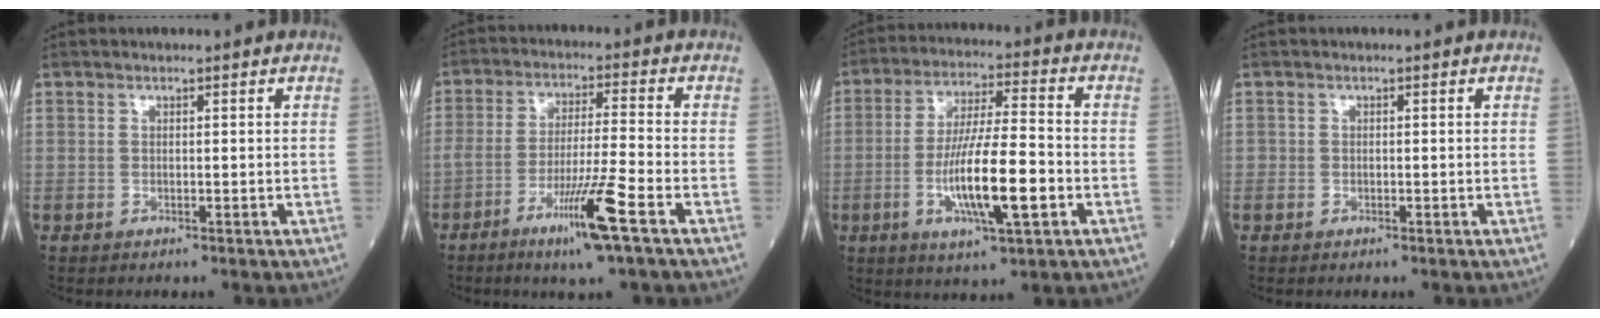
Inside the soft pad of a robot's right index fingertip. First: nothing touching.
{"total": 10.6, "force": [-5.7, -0.4, 8.9], "torque": [-0.171, -0.016, -0.103]}
{"total": 13.7, "force": [-3.7, 2.2, 13.0], "torque": [-0.248, -0.006, -0.061]}
{"total": 1.3, "force": [-0.3, 1.1, 0.6], "torque": [-0.033, 0.010, -0.006]}